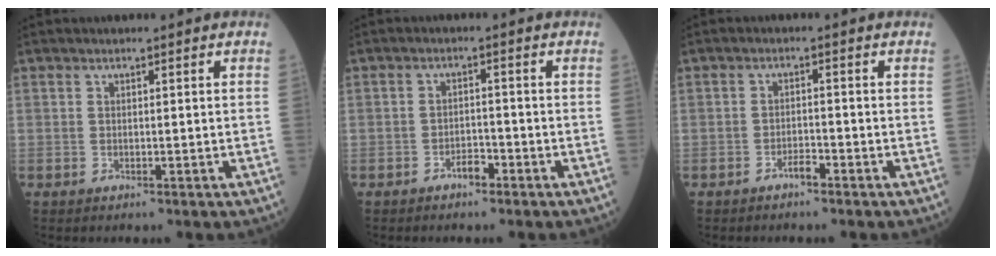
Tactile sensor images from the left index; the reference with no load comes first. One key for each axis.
{"total": 2.2, "fx": -1.6, "fy": 0.8, "fz": 1.2, "tx": -0.019, "ty": 0.002, "tz": -0.028}
{"total": 1.7, "fx": -1.4, "fy": 0.2, "fz": 1.0, "tx": -0.016, "ty": 0.000, "tz": -0.024}